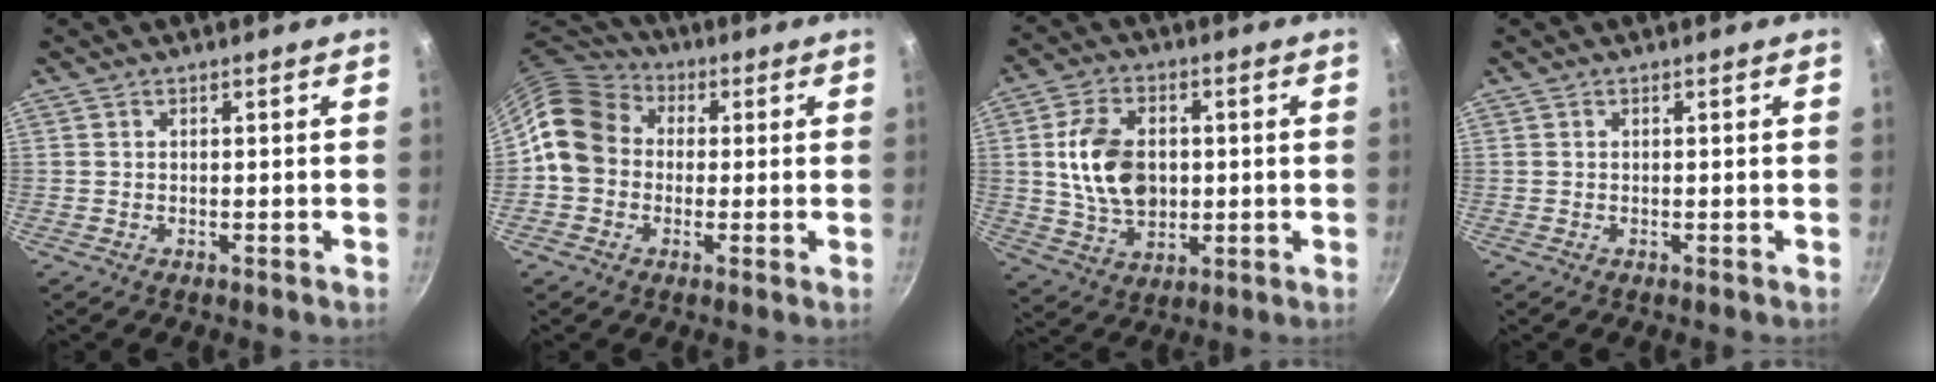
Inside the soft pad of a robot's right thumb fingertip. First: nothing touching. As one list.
[{"total": 12.7, "force": [0.9, 10.7, 6.8], "torque": [-0.101, 0.031, -0.002]}, {"total": 13.1, "force": [1.2, 9.0, 9.4], "torque": [-0.153, -0.002, 0.025]}, {"total": 0.0}]